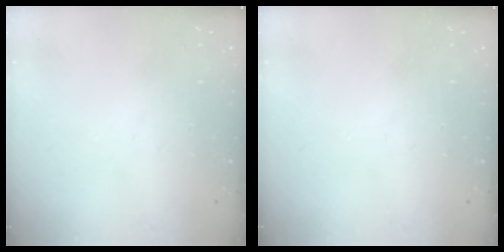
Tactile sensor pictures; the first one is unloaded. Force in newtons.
{"total": 0.0}